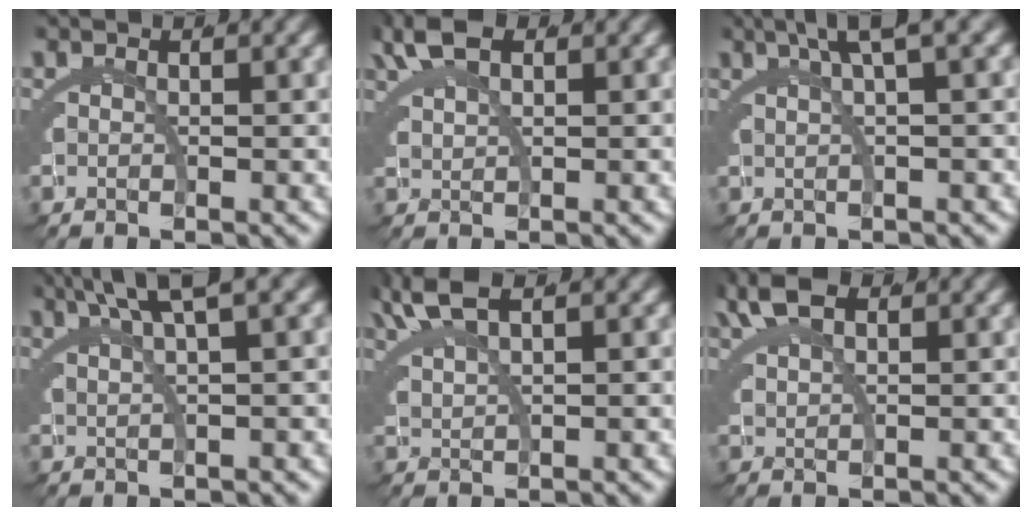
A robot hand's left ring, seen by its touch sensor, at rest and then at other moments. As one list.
[{"total": 2.9, "force": [2.3, 0.6, 1.7], "torque": [-0.044, 0.002, 0.047]}, {"total": 3.9, "force": [2.4, -0.6, 3.0], "torque": [-0.028, 0.027, 0.037]}, {"total": 4.7, "force": [3.1, -1.2, 3.3], "torque": [-0.034, 0.024, 0.054]}, {"total": 2.9, "force": [2.4, -0.6, 1.5], "torque": [-0.033, 0.008, 0.051]}, {"total": 3.0, "force": [2.3, 0.8, 1.8], "torque": [-0.043, 0.003, 0.046]}]